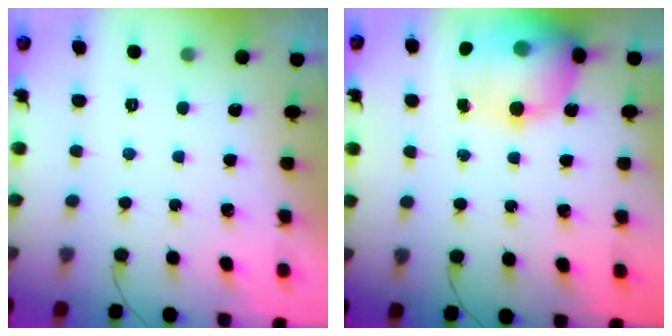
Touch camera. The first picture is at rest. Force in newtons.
{"total": 19.7, "press": 19.4, "slide": 3.8}